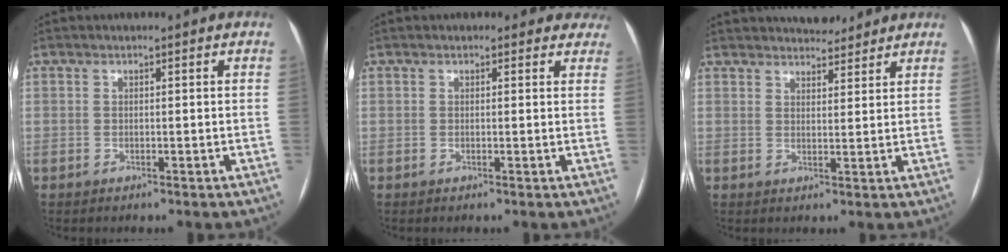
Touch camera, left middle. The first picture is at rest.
{"total": 4.8, "force": [4.3, 2.3, 0.2], "torque": [0.026, 0.000, 0.021]}
{"total": 7.9, "force": [7.4, 2.2, 1.9], "torque": [-0.020, 0.009, 0.098]}